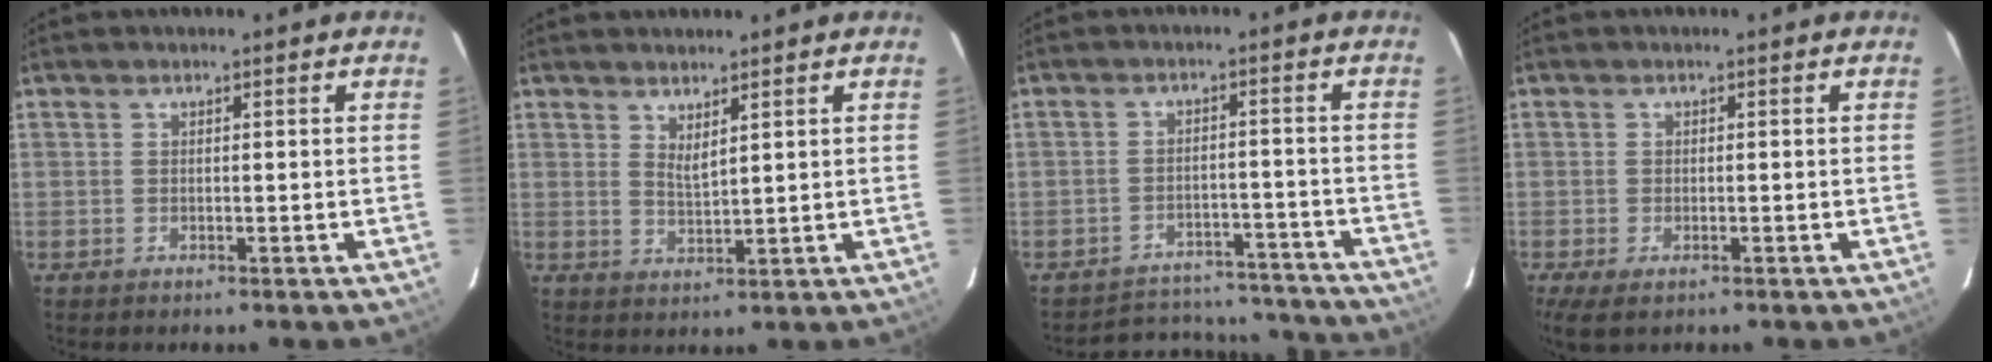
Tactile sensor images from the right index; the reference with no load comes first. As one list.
[{"total": 2.8, "force": [2.1, 0.4, 1.8], "torque": [-0.032, -0.005, 0.035]}, {"total": 16.5, "force": [-15.2, 5.5, 3.3], "torque": [-0.072, 0.037, -0.184]}, {"total": 4.9, "force": [-2.9, 2.0, 3.5], "torque": [-0.075, -0.019, -0.047]}]